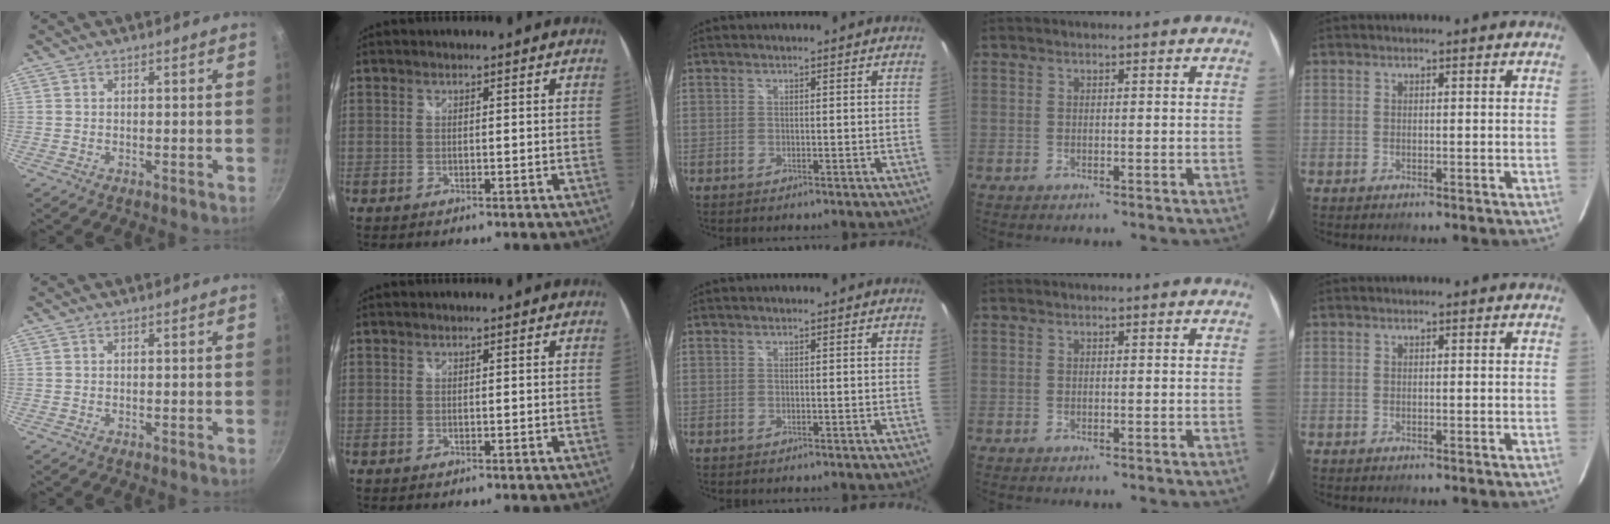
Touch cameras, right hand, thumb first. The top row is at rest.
{}